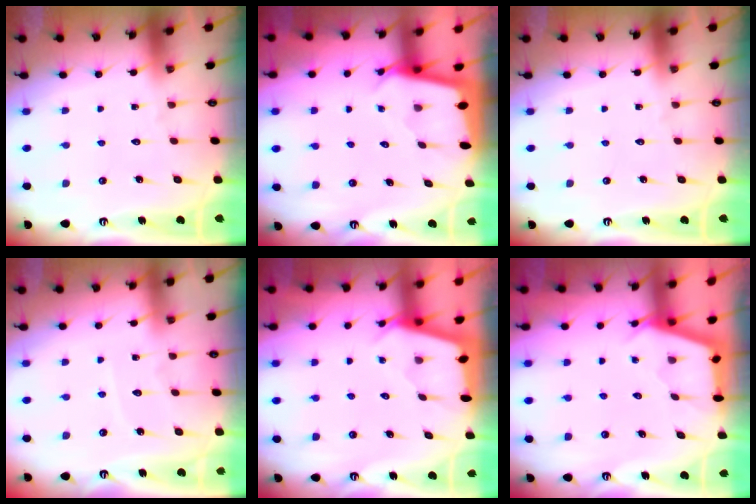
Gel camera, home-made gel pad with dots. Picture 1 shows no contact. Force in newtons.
{"total": 2.3, "press": 2.3, "slide": 0.1}
{"total": 0.0}
{"total": 5.1, "press": 5.1, "slide": 0.6}
{"total": 2.6, "press": 2.6, "slide": 0.3}
{"total": 2.6, "press": 2.6, "slide": 0.3}